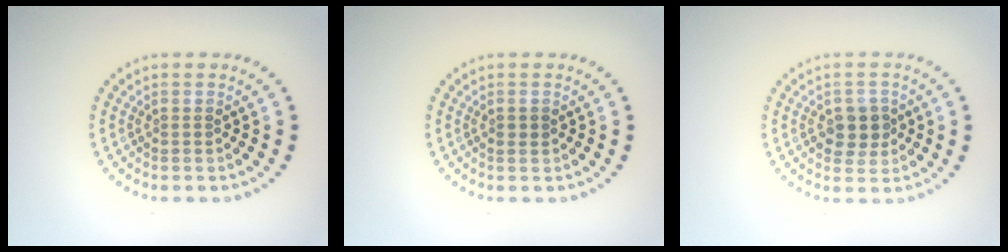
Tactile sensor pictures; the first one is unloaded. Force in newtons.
{"total": 0.8, "press": 0.8, "slide": 0.3}
{"total": 2.9, "press": 2.8, "slide": 0.8}